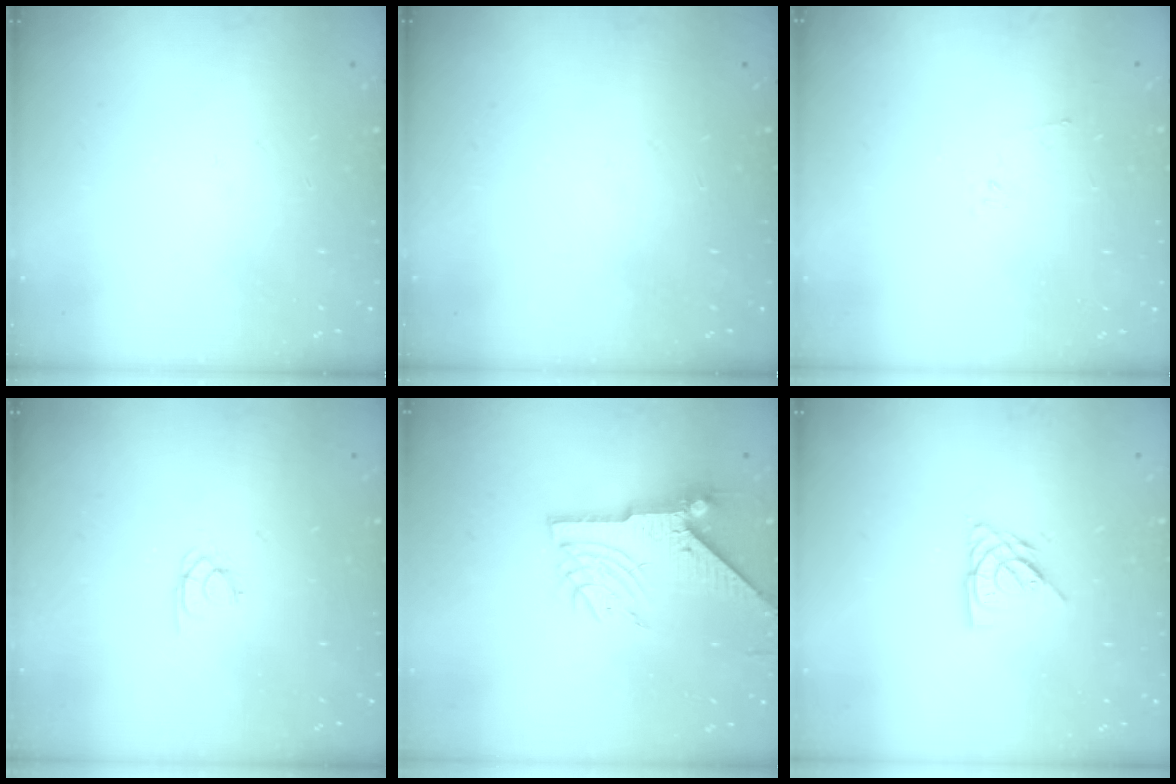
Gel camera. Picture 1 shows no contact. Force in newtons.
{"total": 0.0}
{"total": 2.2, "press": 2.1, "slide": 0.7}
{"total": 1.5, "press": 1.4, "slide": 0.2}
{"total": 8.7, "press": 8.6, "slide": 1.2}
{"total": 7.6, "press": 7.6, "slide": 0.5}